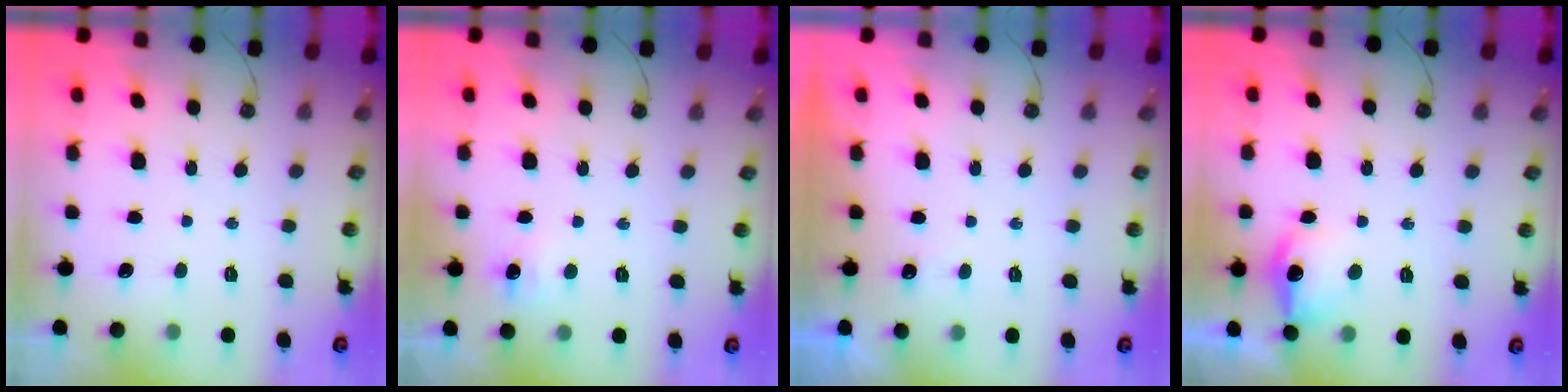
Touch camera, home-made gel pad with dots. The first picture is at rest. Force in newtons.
{"total": 3.2, "press": 3.2, "slide": 0.6}
{"total": 2.2, "press": 2.2, "slide": 0.5}
{"total": 12.0, "press": 11.9, "slide": 0.9}